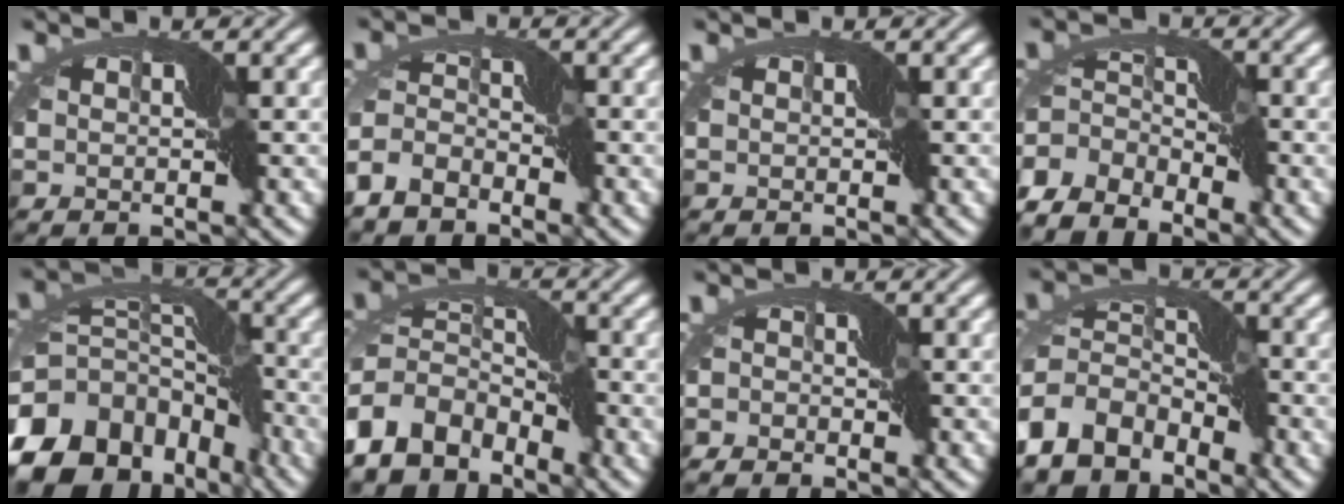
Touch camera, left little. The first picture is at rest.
{"total": 4.6, "force": [-3.6, 2.2, 1.8], "torque": [-0.049, 0.007, -0.085]}
{"total": 0.0}
{"total": 5.4, "force": [-3.7, 2.8, 2.7], "torque": [-0.065, 0.008, -0.086]}
{"total": 14.3, "force": [-8.3, 9.4, 6.9], "torque": [-0.143, 0.009, -0.149]}
{"total": 8.6, "force": [-4.7, 5.6, 4.6], "torque": [-0.102, 0.008, -0.102]}
{"total": 3.0, "force": [-2.7, 1.2, 0.4], "torque": [-0.009, 0.003, -0.057]}
{"total": 7.3, "force": [-4.1, 4.6, 3.9], "torque": [-0.085, 0.005, -0.093]}